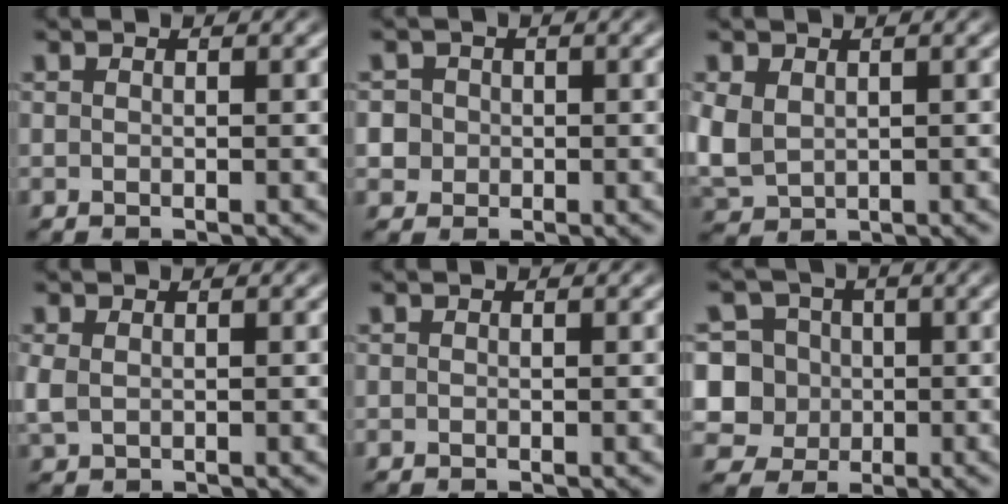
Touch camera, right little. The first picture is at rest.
{"total": 4.6, "force": [-0.3, 4.4, 1.3], "torque": [-0.039, -0.013, -0.005]}
{"total": 4.8, "force": [-0.1, 4.4, 2.1], "torque": [-0.079, -0.027, 0.017]}
{"total": 1.5, "force": [0.3, 1.1, 0.9], "torque": [-0.033, -0.010, 0.018]}
{"total": 0.0}
{"total": 13.3, "force": [-1.4, 12.6, 4.1], "torque": [-0.127, -0.054, -0.023]}